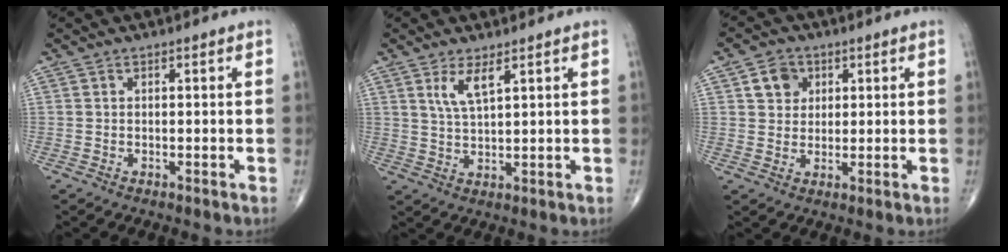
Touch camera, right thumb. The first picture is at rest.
{"total": 4.5, "force": [2.4, 1.2, 3.6], "torque": [-0.074, -0.017, 0.055]}
{"total": 5.1, "force": [1.9, 4.3, 2.0], "torque": [-0.011, -0.005, 0.030]}